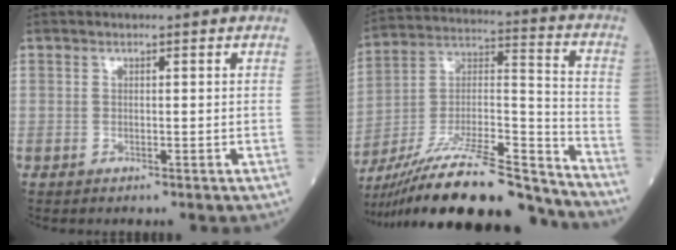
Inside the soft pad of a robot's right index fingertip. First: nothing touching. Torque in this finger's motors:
{"motor_torque": [1.07, -1.07, 0.44, 0.21]}